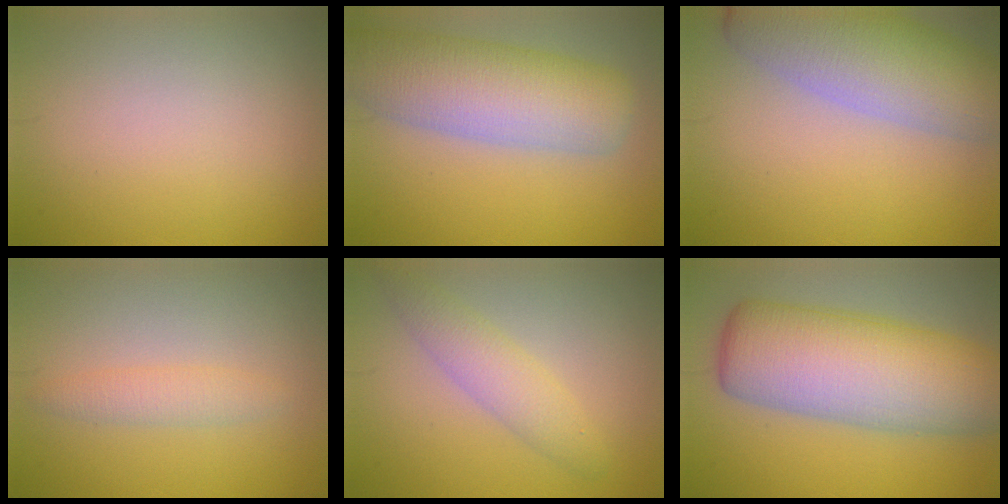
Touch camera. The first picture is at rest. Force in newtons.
{"total": 8.8, "press": 8.7, "slide": 0.6}
{"total": 8.8, "press": 8.7, "slide": 0.7}
{"total": 1.8, "press": 1.8, "slide": 0.2}
{"total": 2.9, "press": 2.9, "slide": 0.1}
{"total": 11.5, "press": 11.5, "slide": 0.5}